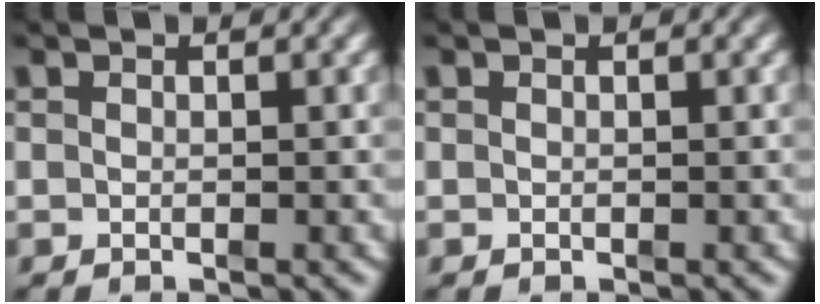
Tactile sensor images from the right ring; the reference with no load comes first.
{"total": 0.0}